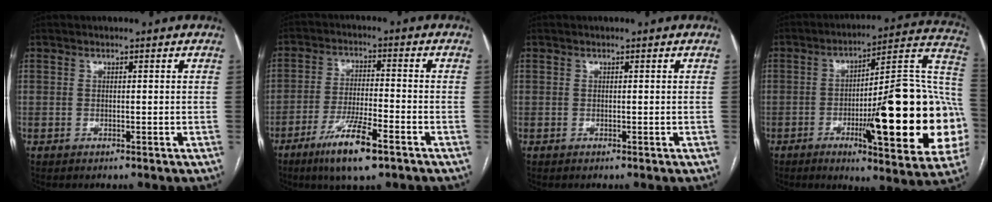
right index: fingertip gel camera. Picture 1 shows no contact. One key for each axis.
{"total": 9.8, "fx": -6.0, "fy": 1.2, "fz": 7.6, "tx": -0.145, "ty": -0.019, "tz": -0.105}
{"total": 0.0}
{"total": 27.5, "fx": -5.6, "fy": 4.0, "fz": 26.6, "tx": -0.300, "ty": 0.010, "tz": -0.076}